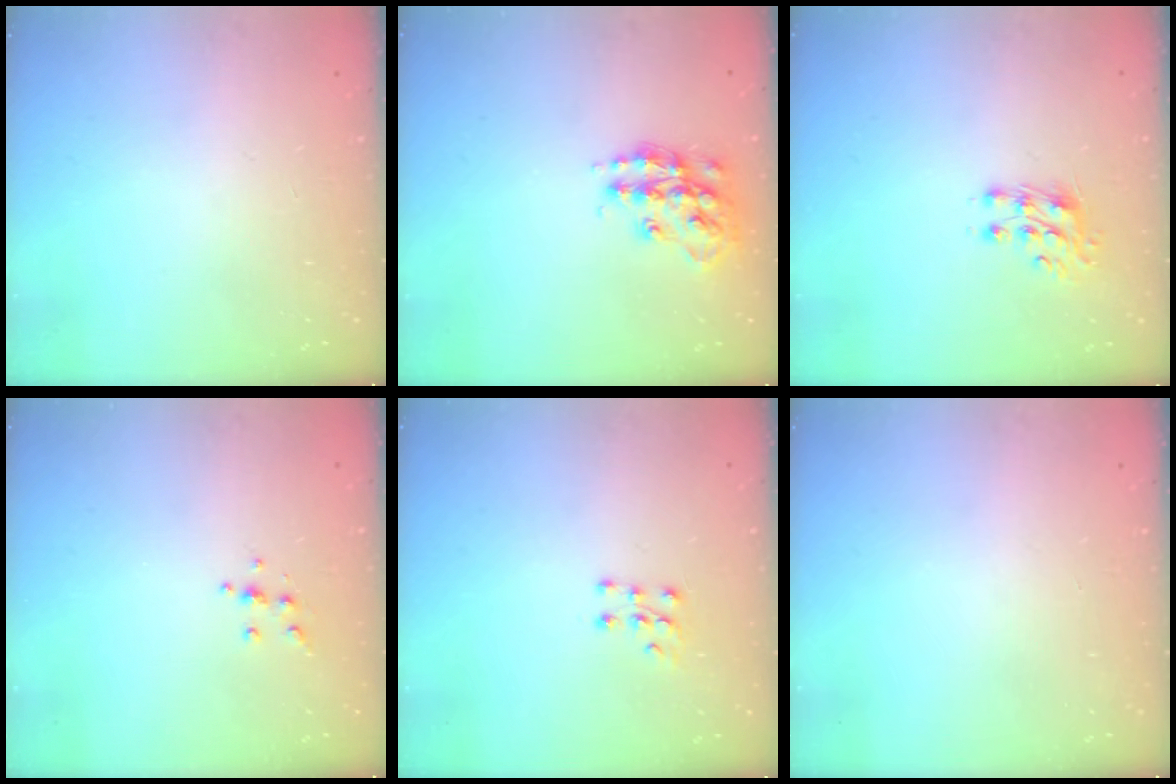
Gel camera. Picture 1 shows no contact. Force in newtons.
{"total": 15.6, "press": 15.6, "slide": 0.9}
{"total": 7.8, "press": 7.7, "slide": 0.8}
{"total": 4.2, "press": 4.2, "slide": 0.4}
{"total": 6.6, "press": 6.6, "slide": 0.8}
{"total": 0.0}